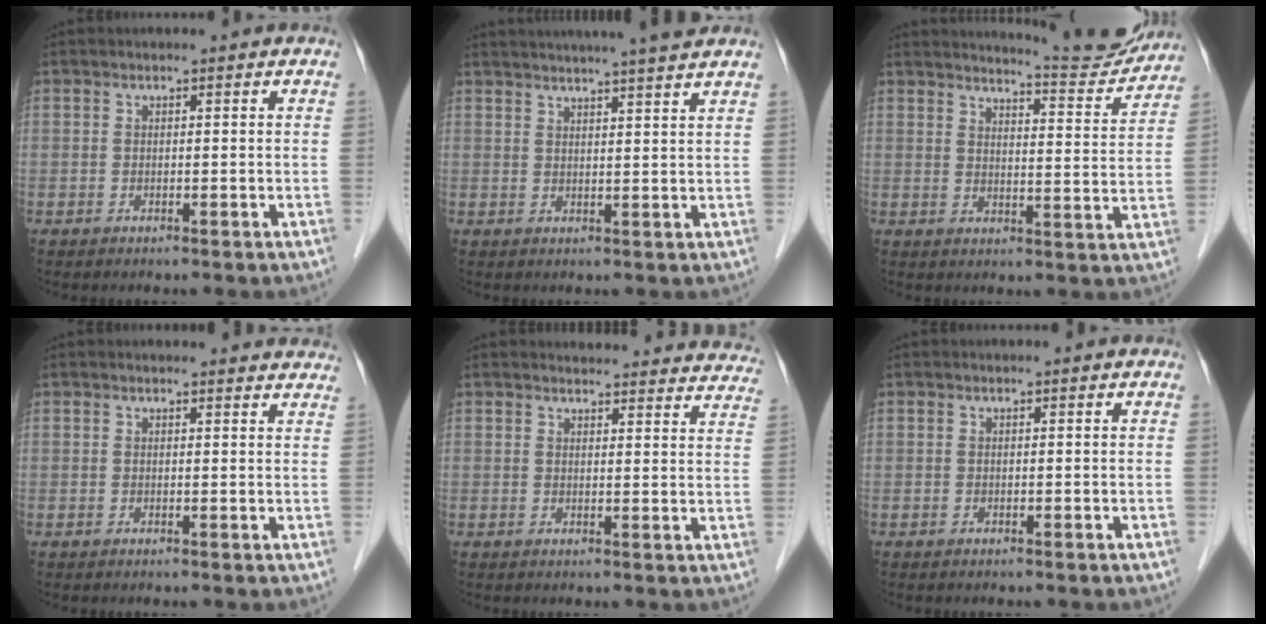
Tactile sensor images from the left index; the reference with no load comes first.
{"total": 13.1, "force": [11.7, -0.4, 5.9], "torque": [-0.096, 0.016, 0.148]}
{"total": 10.8, "force": [10.7, 0.1, 1.6], "torque": [-0.023, -0.028, 0.131]}
{"total": 8.0, "force": [7.8, 1.3, 1.4], "torque": [0.001, 0.003, 0.063]}
{"total": 19.6, "force": [18.9, 3.8, 3.3], "torque": [-0.022, -0.045, 0.198]}
{"total": 0.0}